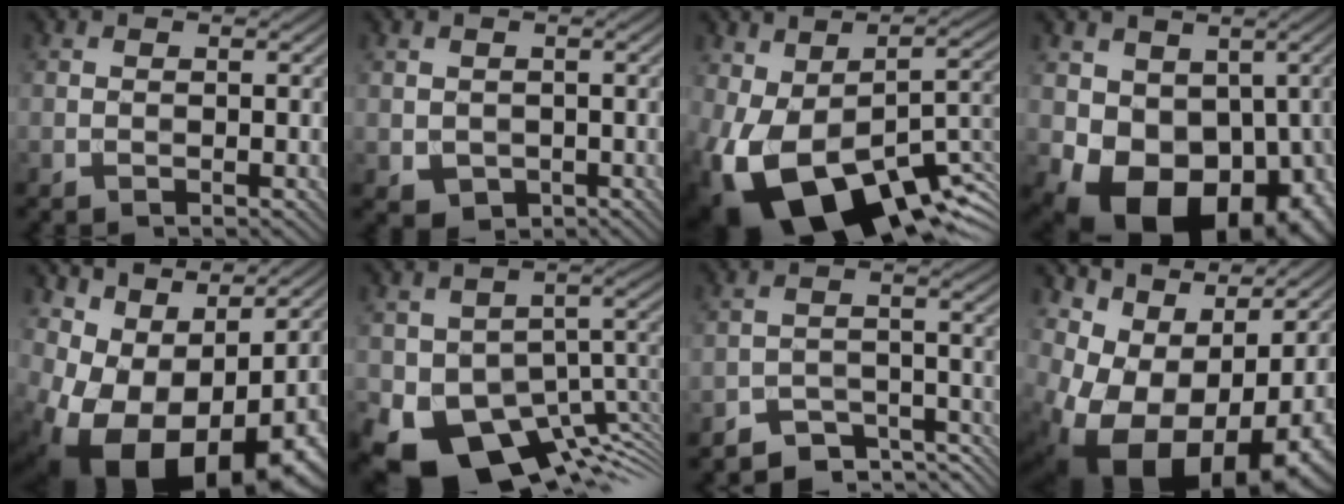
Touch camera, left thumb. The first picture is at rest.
{"total": 2.2, "force": [-0.3, 1.9, 0.9], "torque": [-0.031, -0.013, -0.001]}
{"total": 18.4, "force": [-6.1, 10.3, 14.0], "torque": [-0.265, -0.056, -0.077]}
{"total": 14.8, "force": [-3.4, 10.9, 9.4], "torque": [-0.139, -0.042, -0.036]}
{"total": 15.0, "force": [-0.6, 9.1, 11.9], "torque": [-0.187, -0.030, 0.041]}
{"total": 14.8, "force": [-8.0, 8.6, 9.1], "torque": [-0.156, -0.035, -0.127]}
{"total": 6.0, "force": [-5.1, 2.3, 2.3], "torque": [-0.033, -0.008, -0.088]}
{"total": 15.8, "force": [0.7, 10.0, 12.2], "torque": [-0.178, -0.026, 0.067]}